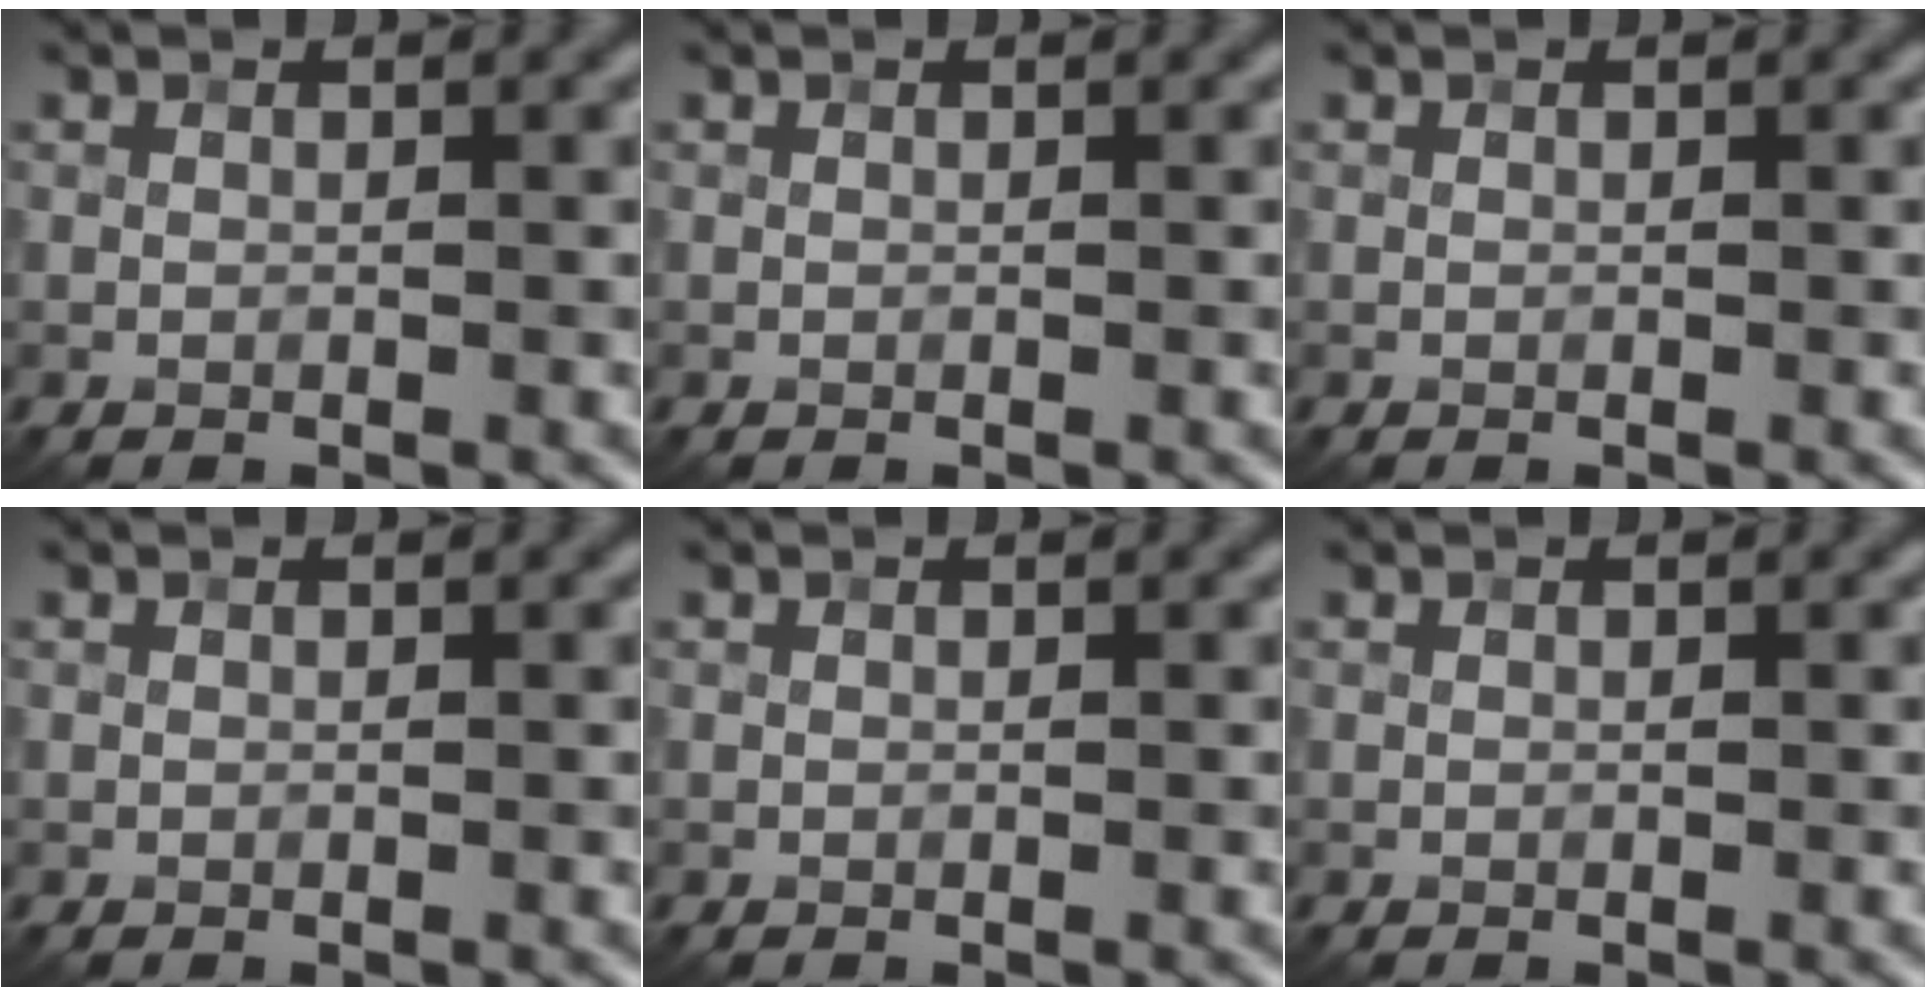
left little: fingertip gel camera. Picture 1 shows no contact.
{"total": 0.0}
{"total": 0.0}
{"total": 0.0}
{"total": 0.0}
{"total": 0.0}